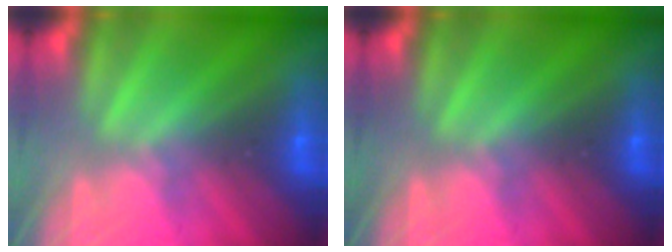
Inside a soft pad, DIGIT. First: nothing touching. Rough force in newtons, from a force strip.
{"total": 0.0}